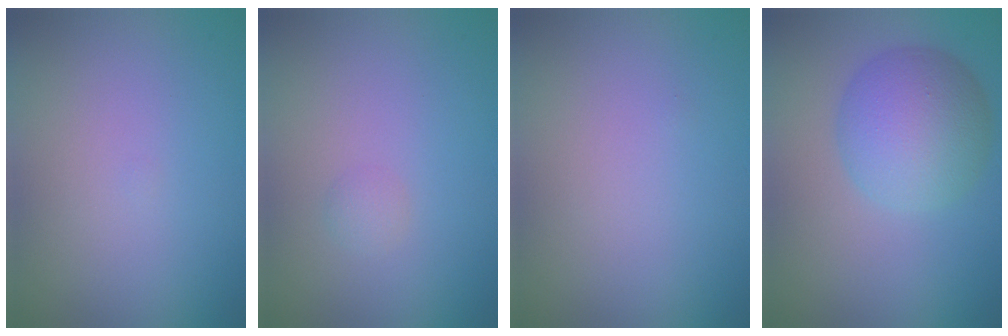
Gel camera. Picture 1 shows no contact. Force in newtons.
{"total": 0.7, "press": 0.7, "slide": 0.0}
{"total": 0.0}
{"total": 6.1, "press": 6.1, "slide": 0.1}